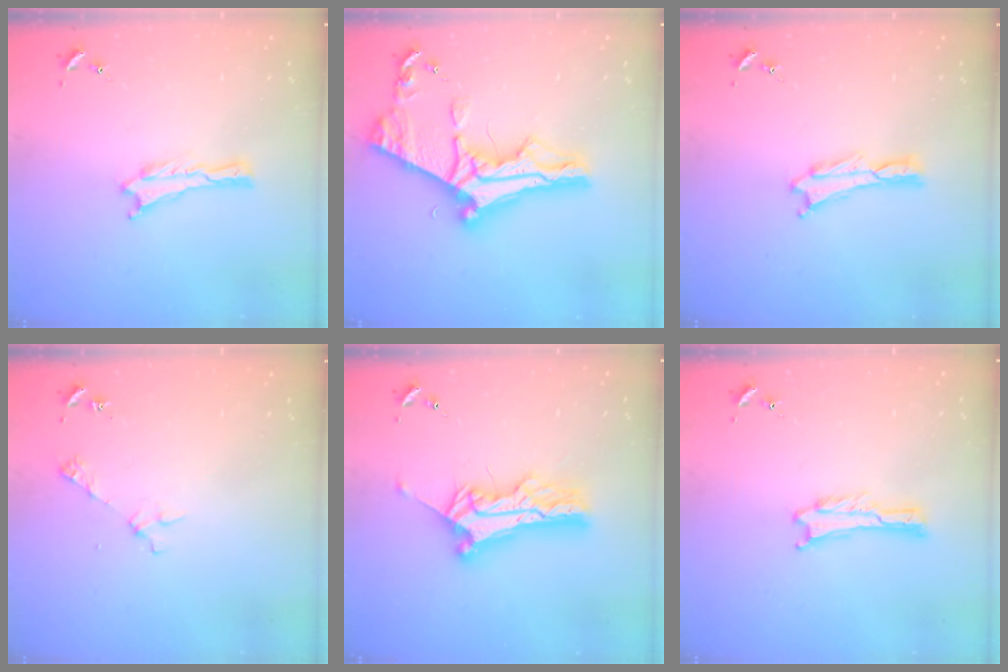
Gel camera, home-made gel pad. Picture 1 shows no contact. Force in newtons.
{"total": 10.6, "press": 10.5, "slide": 1.3}
{"total": 0.0}
{"total": 3.3, "press": 3.3, "slide": 0.2}
{"total": 10.8, "press": 10.8, "slide": 0.9}
{"total": 0.0}